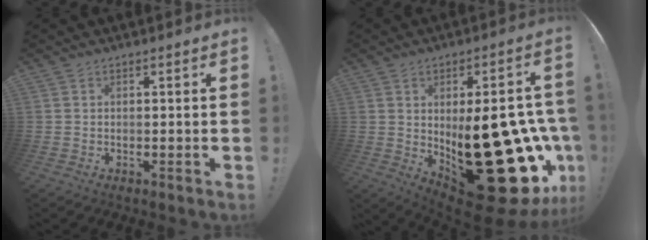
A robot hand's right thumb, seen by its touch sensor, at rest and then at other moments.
{"total": 33.8, "force": [-3.6, 16.1, 29.4], "torque": [-0.354, -0.014, -0.003]}